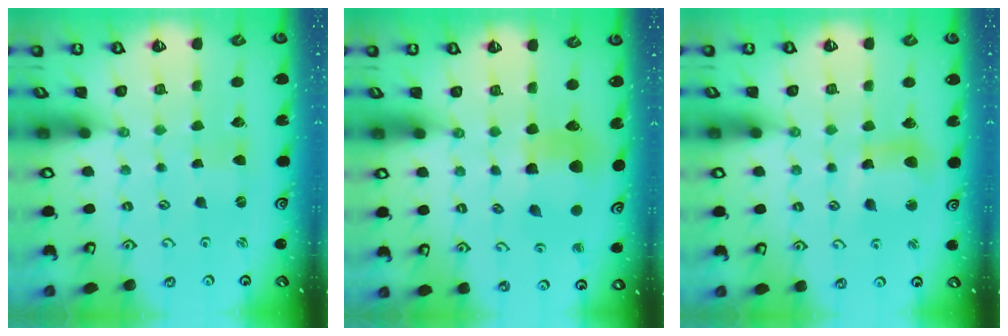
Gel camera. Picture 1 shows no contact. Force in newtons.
{"total": 8.9, "press": 8.8, "slide": 1.2}
{"total": 8.6, "press": 8.4, "slide": 1.4}